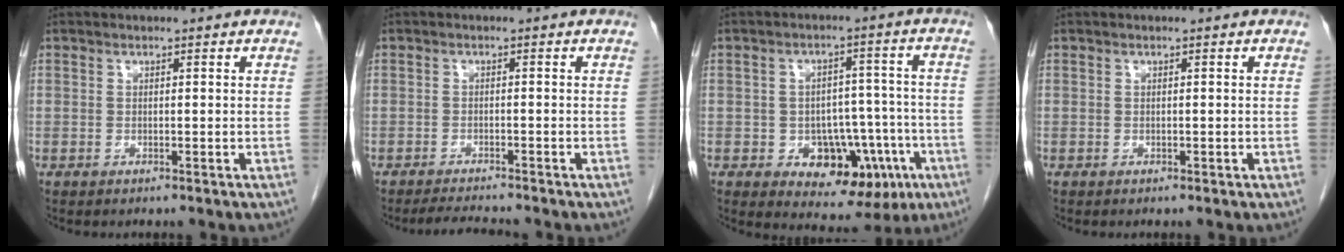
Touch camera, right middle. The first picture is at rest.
{"total": 3.3, "force": [-3.2, -0.2, 0.9], "torque": [-0.018, -0.015, -0.052]}
{"total": 12.2, "force": [-4.7, 7.3, 8.5], "torque": [-0.098, 0.024, -0.051]}
{"total": 0.0}